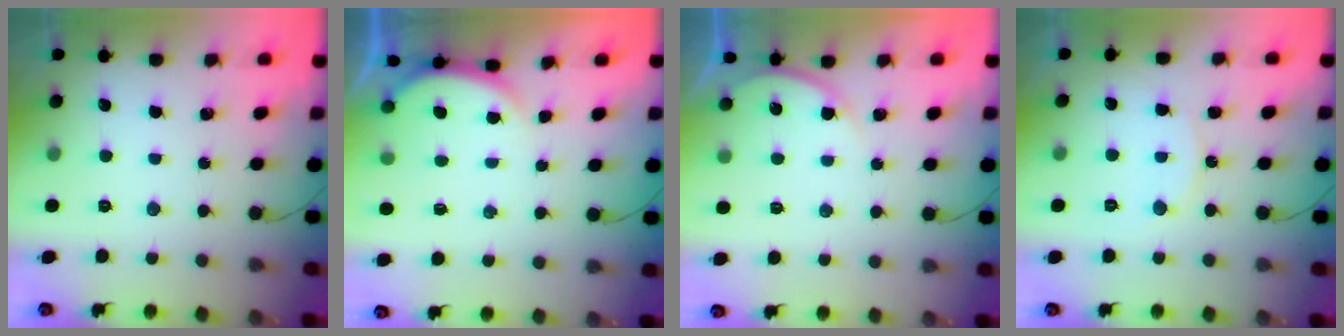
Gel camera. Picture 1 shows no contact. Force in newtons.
{"total": 2.6, "press": 2.5, "slide": 0.6}
{"total": 2.9, "press": 2.9, "slide": 0.5}
{"total": 6.6, "press": 6.6, "slide": 0.1}